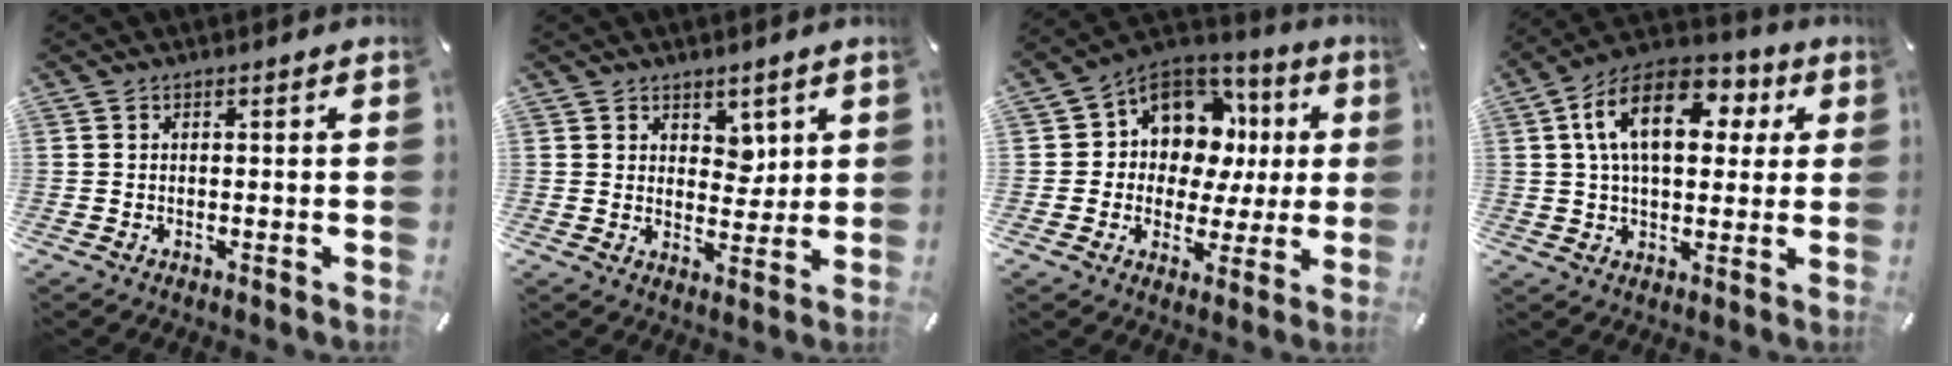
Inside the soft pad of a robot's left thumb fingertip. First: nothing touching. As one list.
[{"total": 5.5, "force": [3.2, 4.1, 1.8], "torque": [-0.017, -0.012, 0.052]}, {"total": 12.3, "force": [4.0, 10.6, 5.0], "torque": [-0.084, -0.032, 0.079]}, {"total": 16.6, "force": [5.1, 10.0, 12.2], "torque": [-0.216, 0.003, 0.087]}]